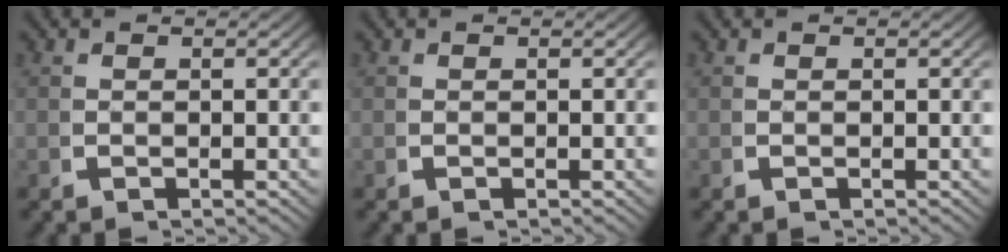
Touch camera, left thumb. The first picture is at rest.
{"total": 0.0}
{"total": 0.0}